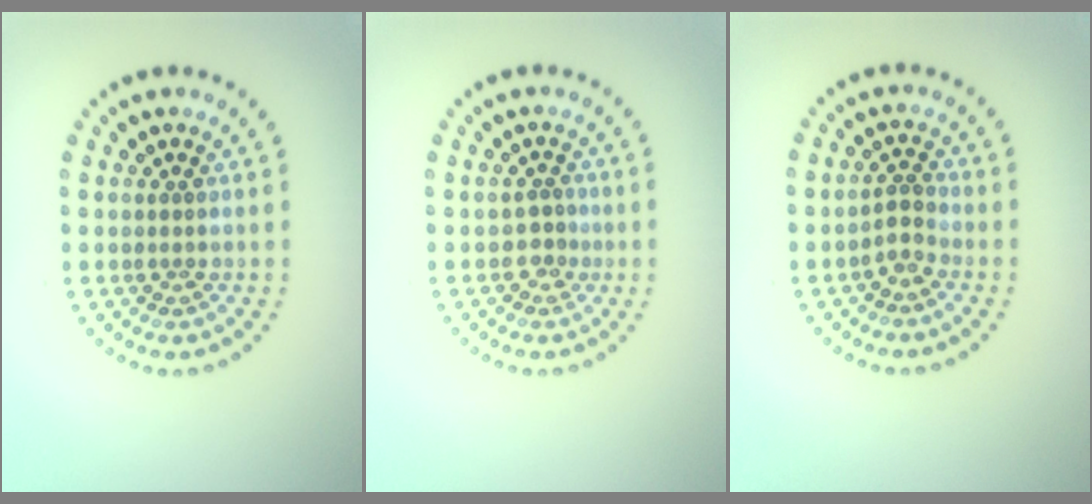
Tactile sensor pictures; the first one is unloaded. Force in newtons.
{"total": 1.4, "press": 1.1, "slide": 1.0}
{"total": 1.6, "press": 1.2, "slide": 1.1}